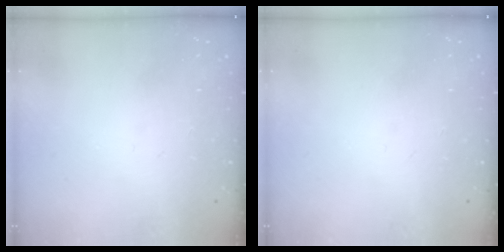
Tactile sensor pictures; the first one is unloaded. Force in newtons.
{"total": 0.0}